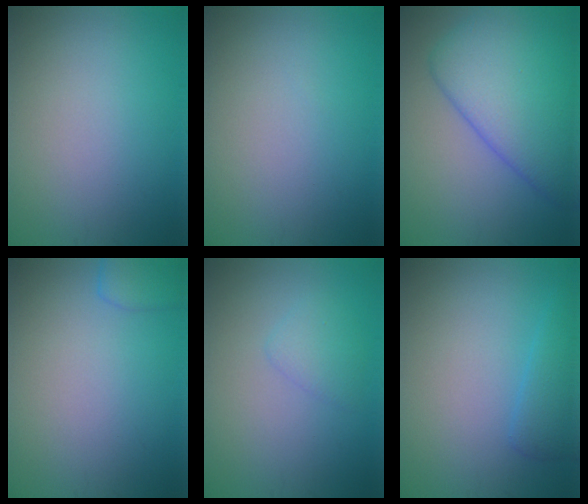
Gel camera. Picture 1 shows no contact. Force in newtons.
{"total": 0.0}
{"total": 8.9, "press": 8.9, "slide": 0.5}
{"total": 2.2, "press": 2.2, "slide": 0.1}
{"total": 1.6, "press": 1.6, "slide": 0.1}
{"total": 2.2, "press": 2.2, "slide": 0.0}